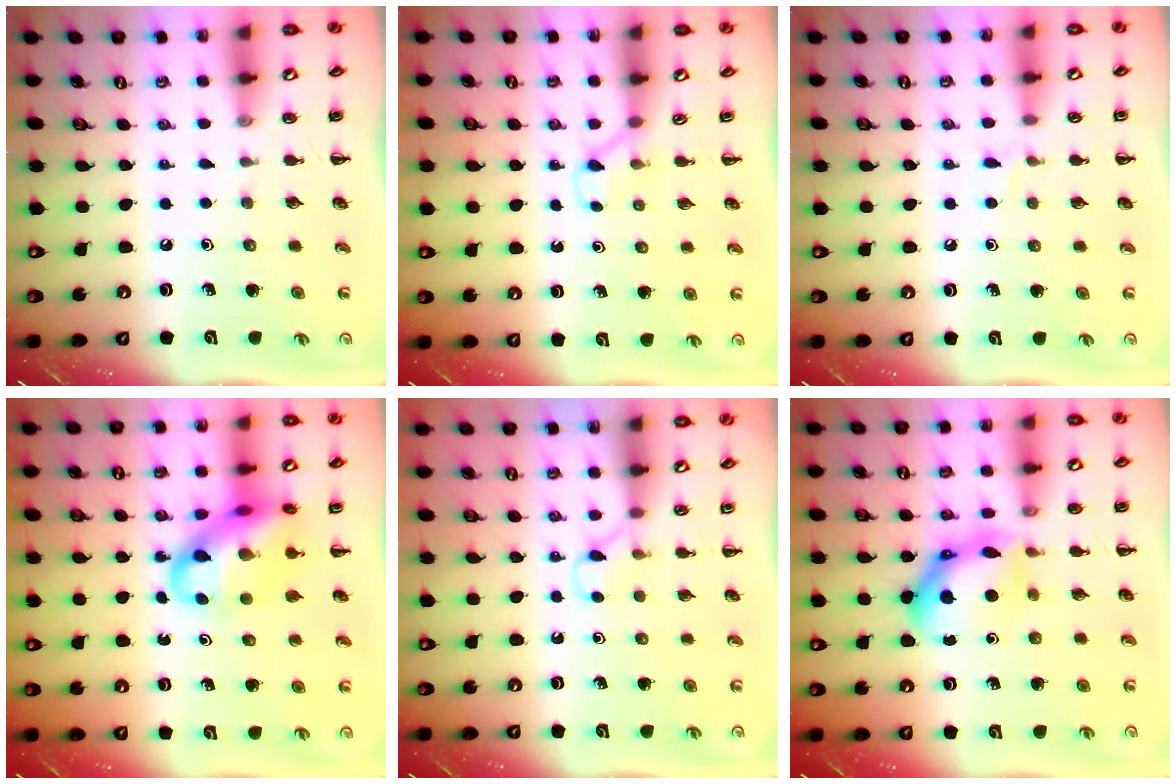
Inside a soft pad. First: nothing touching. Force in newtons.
{"total": 2.8, "press": 2.6, "slide": 1.0}
{"total": 3.3, "press": 3.2, "slide": 1.0}
{"total": 15.9, "press": 15.4, "slide": 3.8}
{"total": 3.1, "press": 2.9, "slide": 1.0}
{"total": 10.7, "press": 10.6, "slide": 0.7}